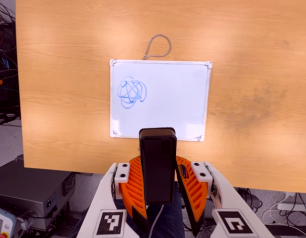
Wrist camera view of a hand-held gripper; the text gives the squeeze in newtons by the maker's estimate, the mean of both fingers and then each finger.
{"total": 5.3, "left": 5.0, "right": 5.7}